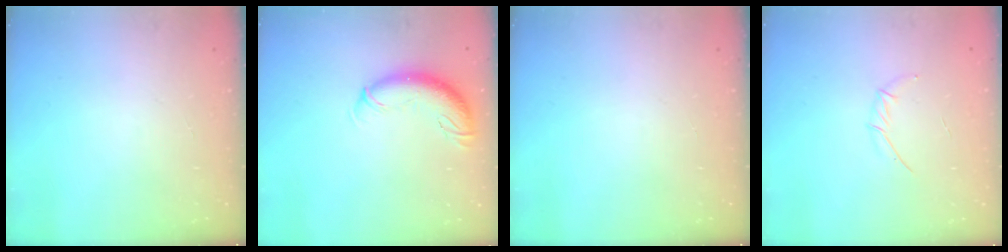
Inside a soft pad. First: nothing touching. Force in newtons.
{"total": 10.9, "press": 10.6, "slide": 2.5}
{"total": 0.0}
{"total": 4.0, "press": 3.9, "slide": 0.9}